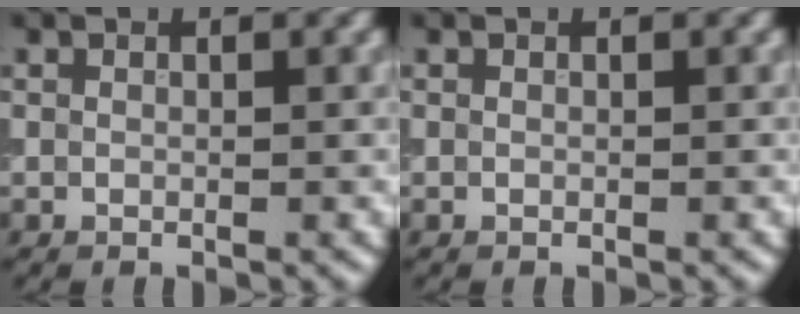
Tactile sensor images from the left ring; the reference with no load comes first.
{"total": 0.0}